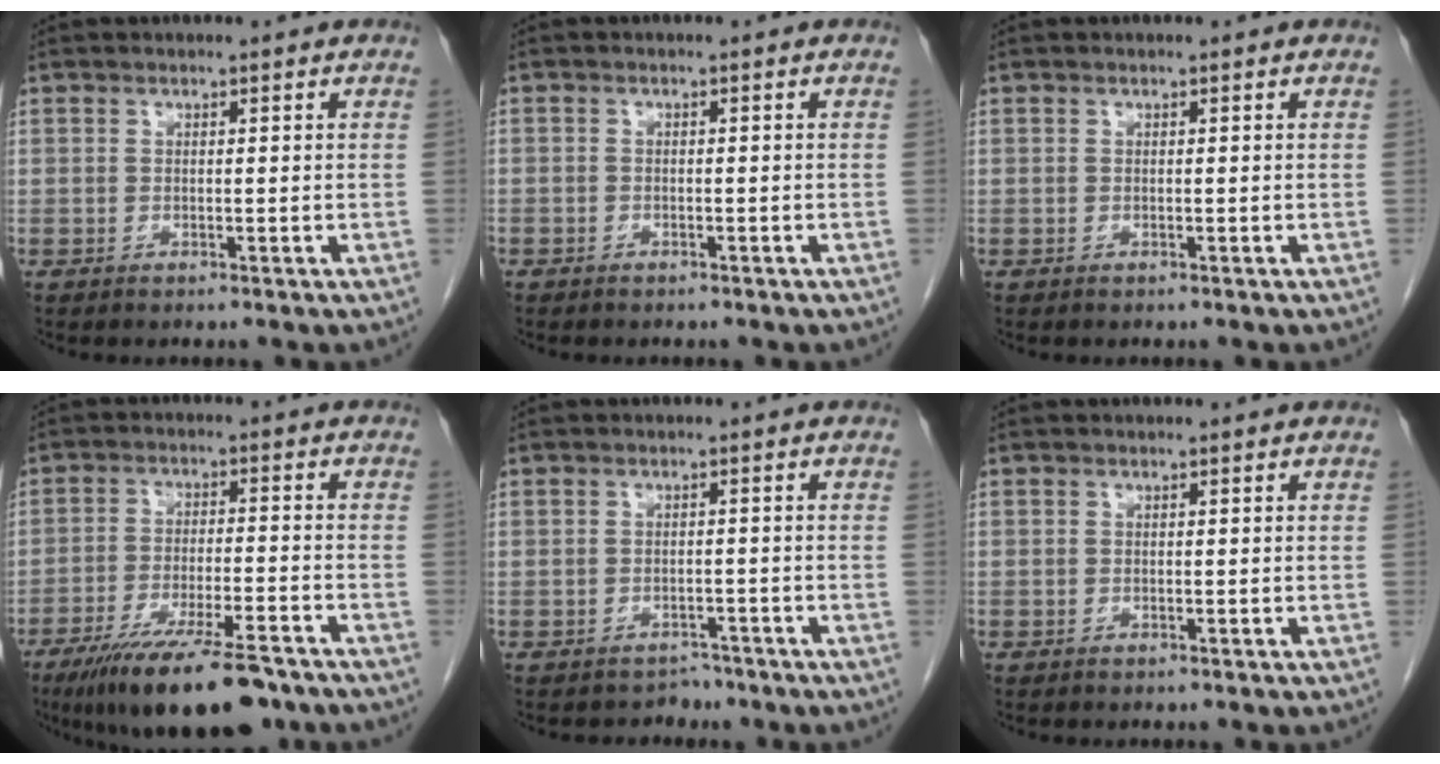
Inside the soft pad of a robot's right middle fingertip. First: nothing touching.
{"total": 1.1, "force": [-0.8, 0.7, 0.1], "torque": [-0.009, 0.002, -0.014]}
{"total": 0.0}
{"total": 15.4, "force": [-11.5, 3.0, 9.7], "torque": [-0.147, -0.026, -0.185]}
{"total": 2.3, "force": [-1.9, 1.3, -0.3], "torque": [0.000, 0.006, -0.025]}
{"total": 0.0}